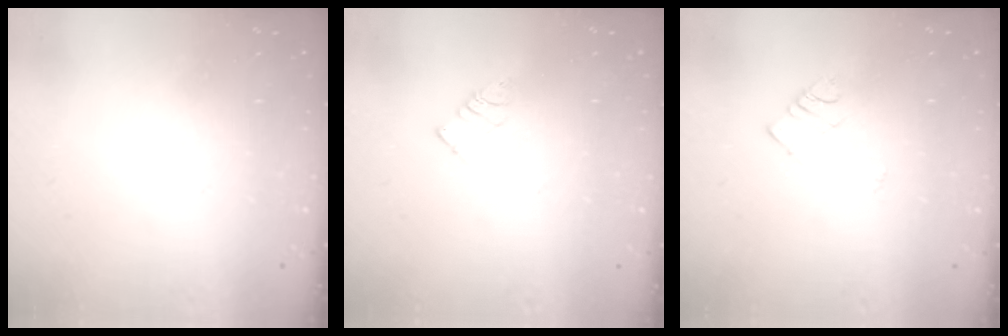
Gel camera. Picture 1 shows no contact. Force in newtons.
{"total": 3.3, "press": 3.3, "slide": 0.3}
{"total": 2.8, "press": 2.7, "slide": 0.4}